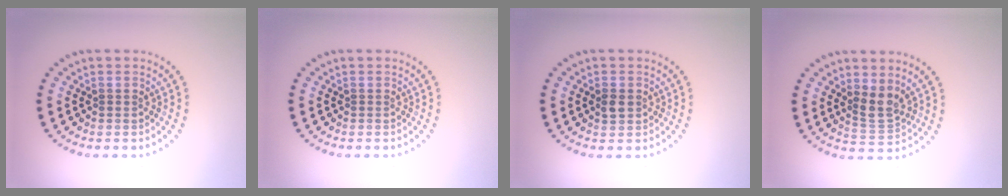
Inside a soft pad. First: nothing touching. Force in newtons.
{"total": 0.0}
{"total": 1.4, "press": 1.4, "slide": 0.1}
{"total": 2.7, "press": 2.2, "slide": 1.5}